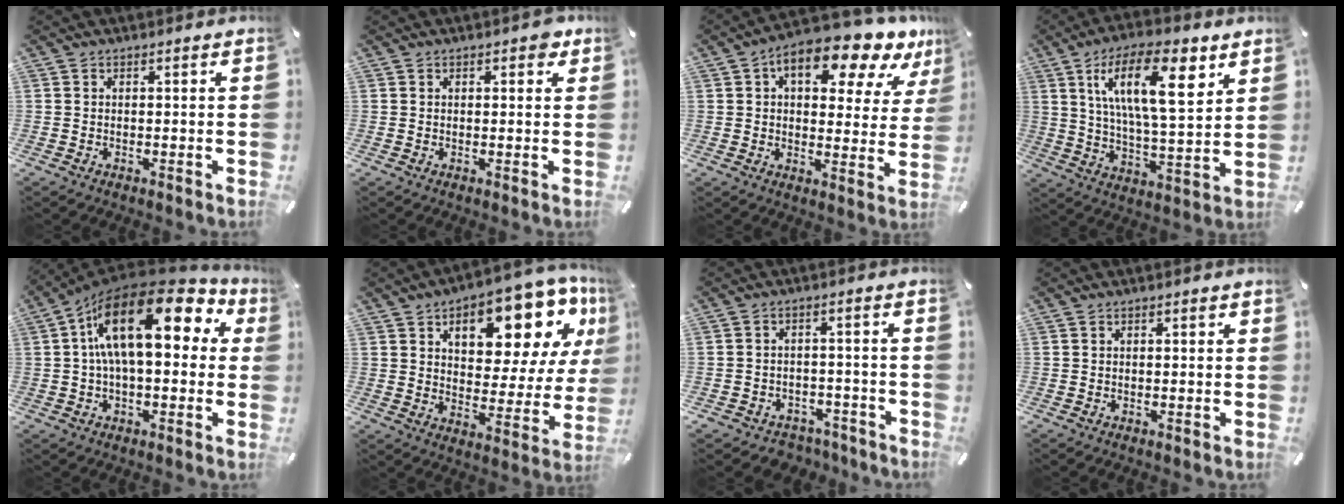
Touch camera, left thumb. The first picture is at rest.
{"total": 2.1, "force": [1.1, 1.1, 1.4], "torque": [-0.014, -0.001, 0.015]}
{"total": 14.3, "force": [8.6, 6.6, 9.4], "torque": [-0.127, -0.049, 0.138]}
{"total": 18.8, "force": [8.5, 7.1, 15.2], "torque": [-0.247, -0.019, 0.134]}
{"total": 19.9, "force": [5.5, 9.1, 16.8], "torque": [-0.289, -0.026, 0.084]}
{"total": 18.5, "force": [10.9, 9.2, 11.8], "torque": [-0.156, -0.075, 0.177]}
{"total": 4.0, "force": [-2.6, 2.8, 0.8], "torque": [-0.020, 0.013, -0.052]}
{"total": 0.9, "force": [0.3, 0.3, 0.8], "torque": [-0.014, 0.004, 0.004]}